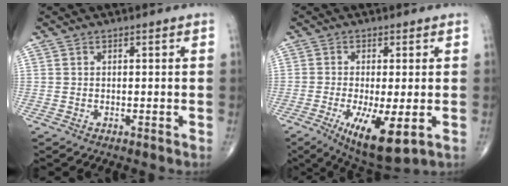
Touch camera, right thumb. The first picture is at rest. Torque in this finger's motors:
{"motor_torque": [-0.24, 0.46, 0.11, -0.15, 0.08]}